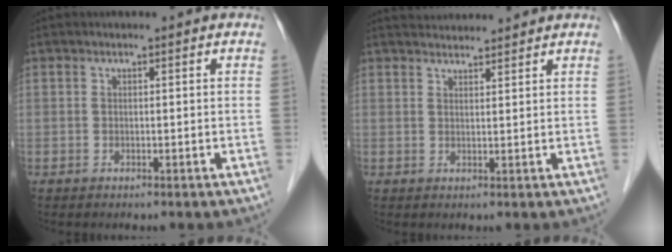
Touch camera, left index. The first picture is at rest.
{"total": 5.2, "force": [5.1, 0.4, 0.9], "torque": [-0.017, 0.030, 0.077]}